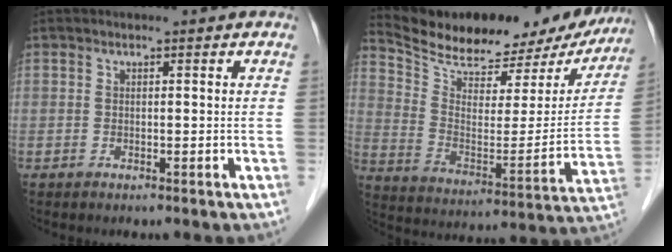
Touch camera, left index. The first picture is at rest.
{"total": 23.9, "force": [21.2, 7.2, 8.5], "torque": [-0.137, -0.018, 0.300]}